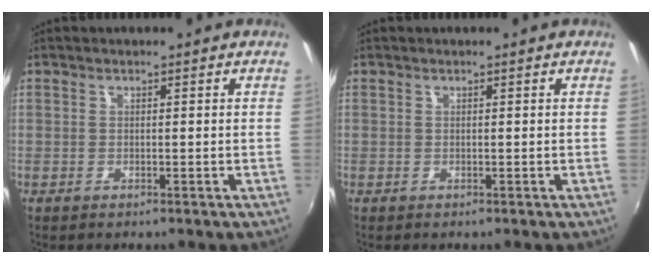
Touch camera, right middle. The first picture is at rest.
{"total": 0.0}